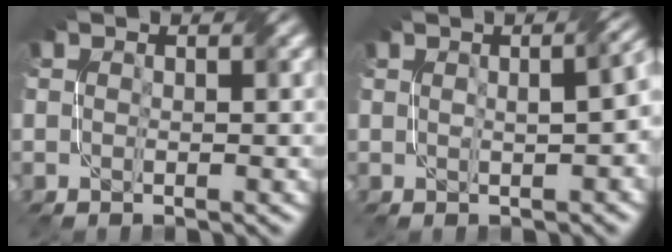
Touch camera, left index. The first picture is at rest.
{"total": 5.5, "force": [0.4, 2.6, 4.8], "torque": [-0.036, 0.014, 0.020]}